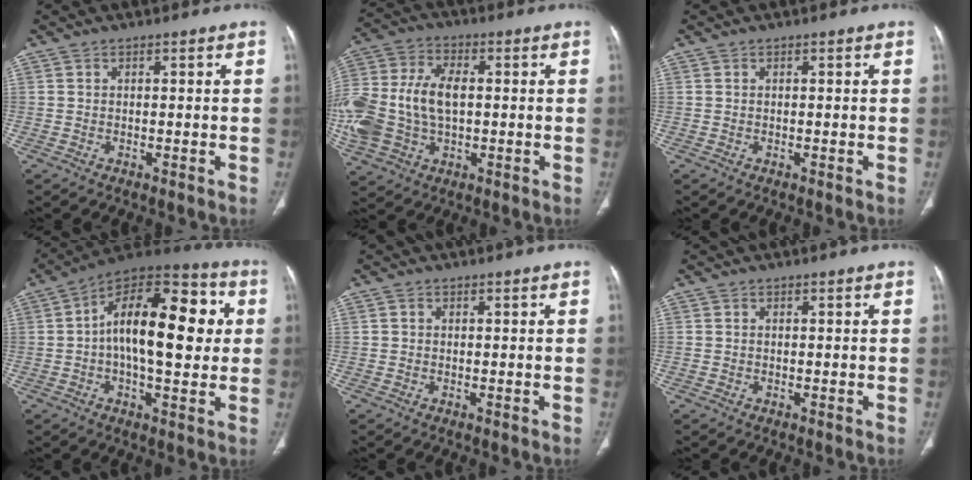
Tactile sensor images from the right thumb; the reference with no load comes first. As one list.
[{"total": 20.0, "force": [-0.8, 13.1, 15.1], "torque": [-0.364, 0.012, -0.005]}, {"total": 0.0}, {"total": 21.5, "force": [2.0, 10.4, 18.8], "torque": [-0.264, 0.034, 0.020]}, {"total": 0.5, "force": [0.0, 0.5, 0.2], "torque": [-0.001, 0.002, 0.000]}, {"total": 0.0}]